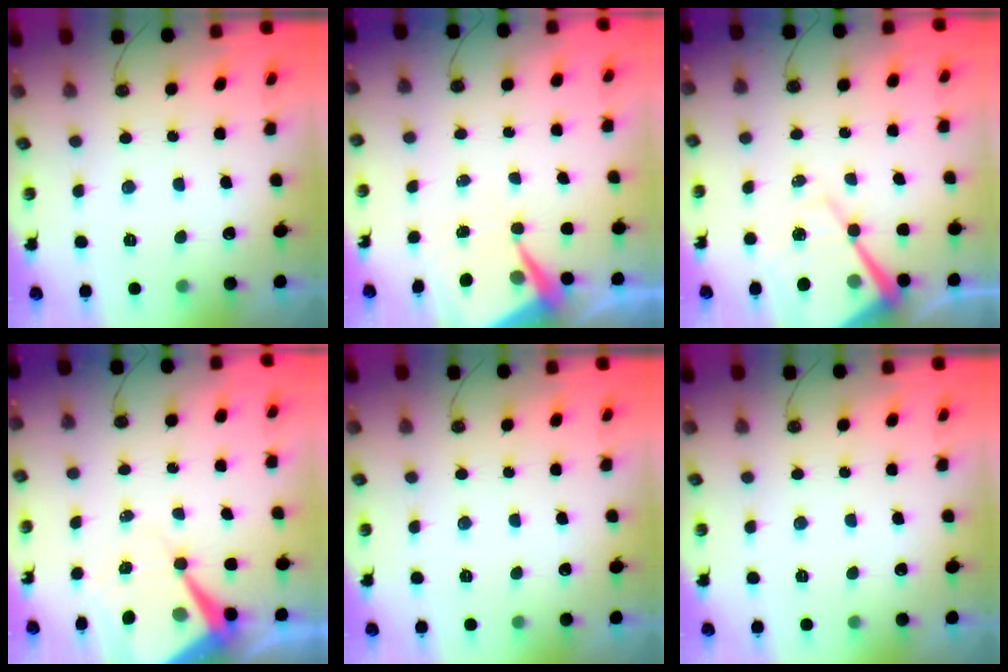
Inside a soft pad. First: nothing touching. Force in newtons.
{"total": 7.1, "press": 7.0, "slide": 0.5}
{"total": 12.8, "press": 12.8, "slide": 1.3}
{"total": 9.7, "press": 9.7, "slide": 0.9}
{"total": 0.0}
{"total": 0.0}